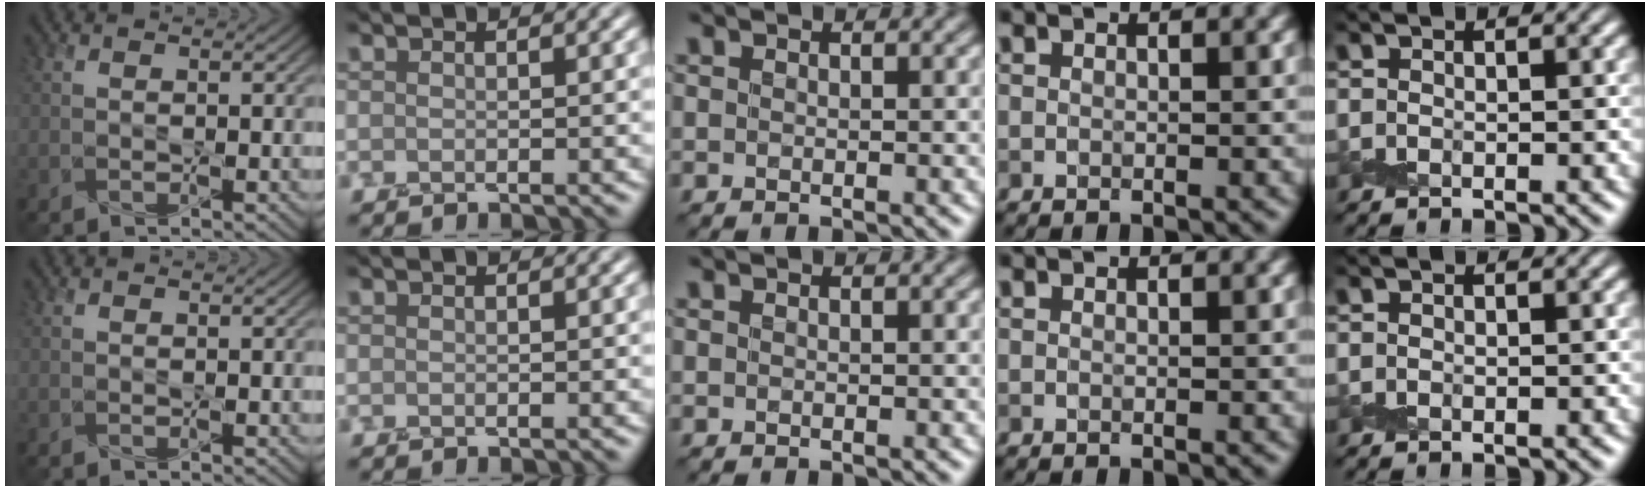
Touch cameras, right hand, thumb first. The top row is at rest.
{}